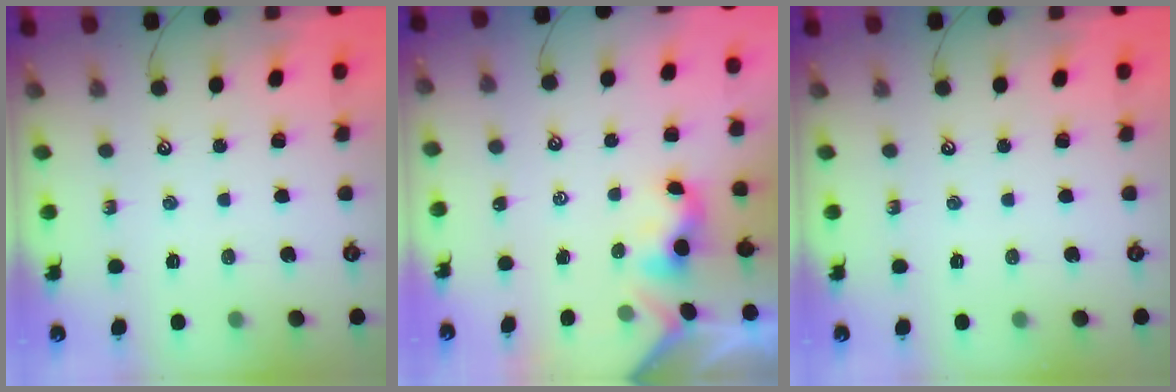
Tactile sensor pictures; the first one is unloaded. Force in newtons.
{"total": 1.1, "press": 1.0, "slide": 0.4}
{"total": 0.0}